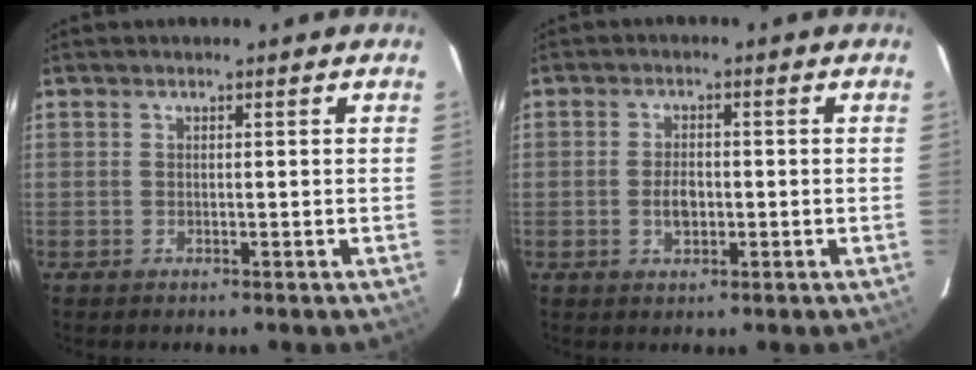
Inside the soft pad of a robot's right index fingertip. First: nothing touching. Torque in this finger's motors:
{"motor_torque": [1.03, 0.08, 0.55, 0.05]}